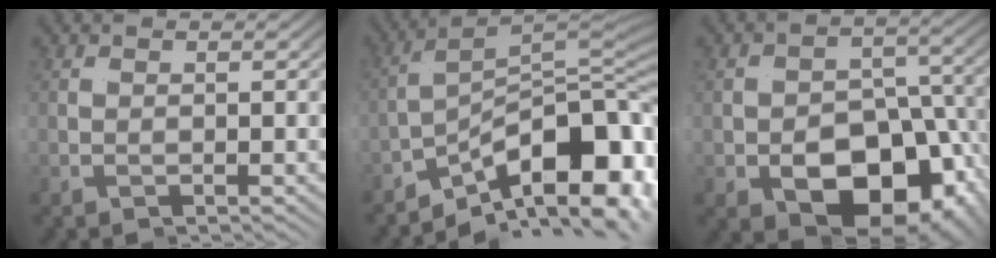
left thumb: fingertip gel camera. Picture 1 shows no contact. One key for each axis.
{"total": 11.0, "fx": -1.9, "fy": 4.5, "fz": 9.8, "tx": -0.129, "ty": 0.019, "tz": -0.044}
{"total": 9.9, "fx": -2.4, "fy": 6.1, "fz": 7.3, "tx": -0.123, "ty": -0.018, "tz": -0.029}